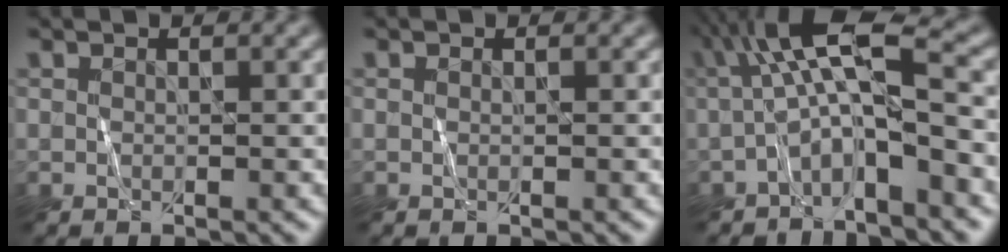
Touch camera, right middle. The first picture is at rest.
{"total": 0.0}
{"total": 6.3, "force": [-1.0, 1.3, 6.1], "torque": [-0.109, 0.029, -0.030]}